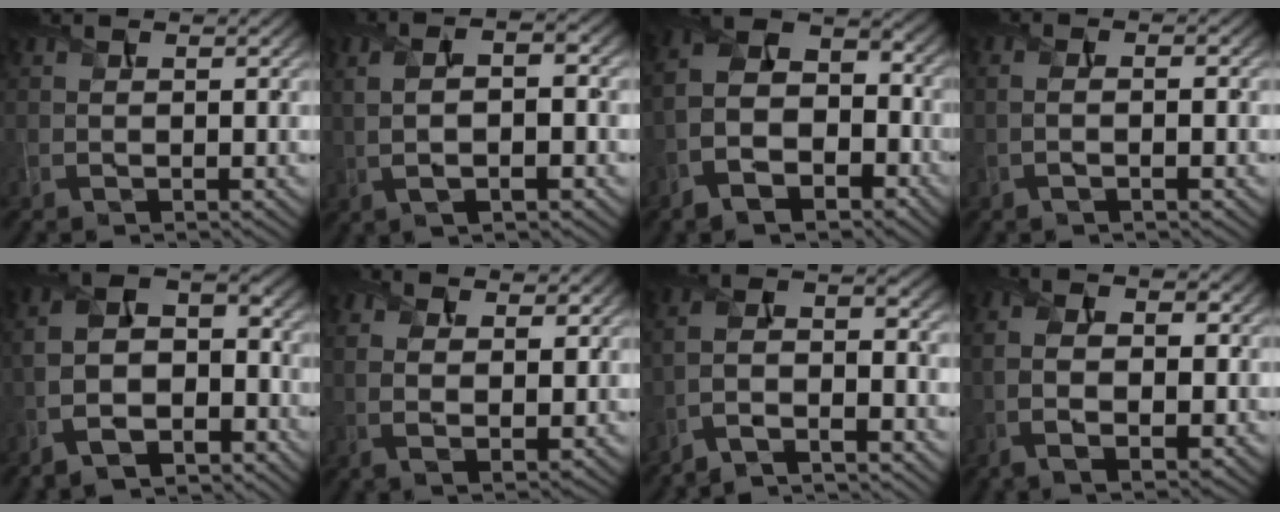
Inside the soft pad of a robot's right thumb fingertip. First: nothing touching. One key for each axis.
{"total": 6.3, "fx": -0.3, "fy": 1.8, "fz": 6.0, "tx": -0.122, "ty": 0.005, "tz": -0.005}
{"total": 11.2, "fx": -5.5, "fy": 7.0, "fz": 6.9, "tx": -0.146, "ty": -0.031, "tz": -0.108}
{"total": 2.6, "fx": -0.5, "fy": 0.8, "fz": 2.5, "tx": -0.037, "ty": 0.002, "tz": -0.018}
{"total": 11.8, "fx": -5.4, "fy": 6.6, "fz": 8.1, "tx": -0.180, "ty": -0.028, "tz": -0.106}
{"total": 6.8, "fx": 3.2, "fy": 3.2, "fz": 5.1, "tx": -0.114, "ty": -0.002, "tz": 0.055}
{"total": 9.0, "fx": -5.6, "fy": 2.6, "fz": 6.6, "tx": -0.130, "ty": 0.000, "tz": -0.111}
{"total": 7.0, "fx": 0.3, "fy": 3.4, "fz": 6.1, "tx": -0.124, "ty": -0.003, "tz": 0.006}